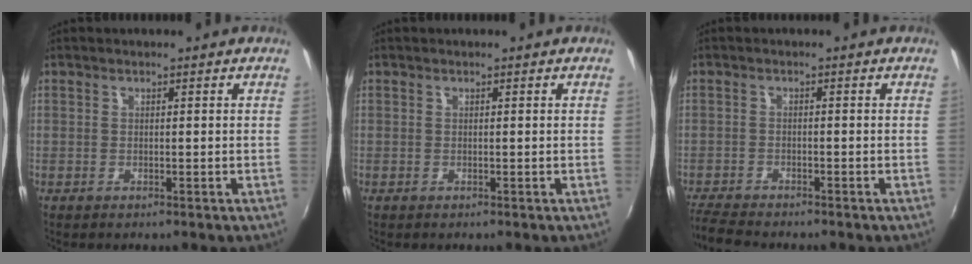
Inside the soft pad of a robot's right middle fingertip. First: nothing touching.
{"total": 0.0}
{"total": 5.3, "force": [-4.9, 0.4, 1.8], "torque": [-0.057, -0.025, -0.094]}